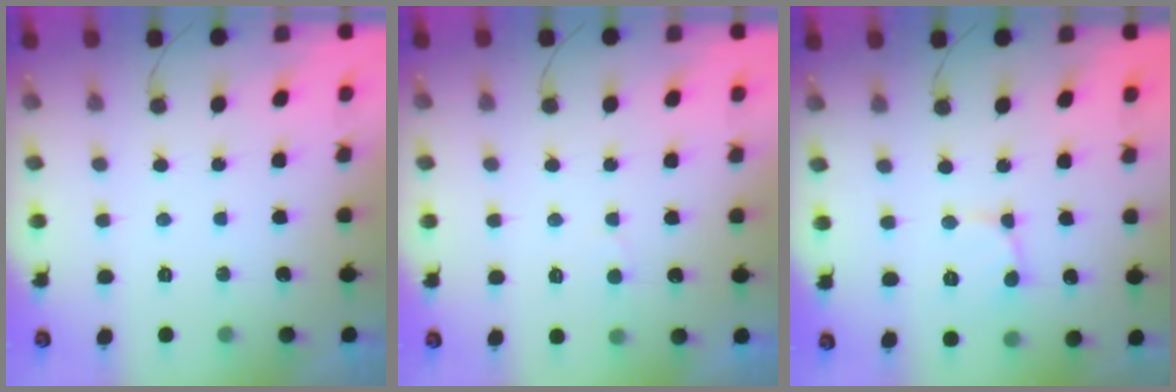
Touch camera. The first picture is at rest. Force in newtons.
{"total": 2.5, "press": 2.5, "slide": 0.1}
{"total": 2.1, "press": 2.1, "slide": 0.2}